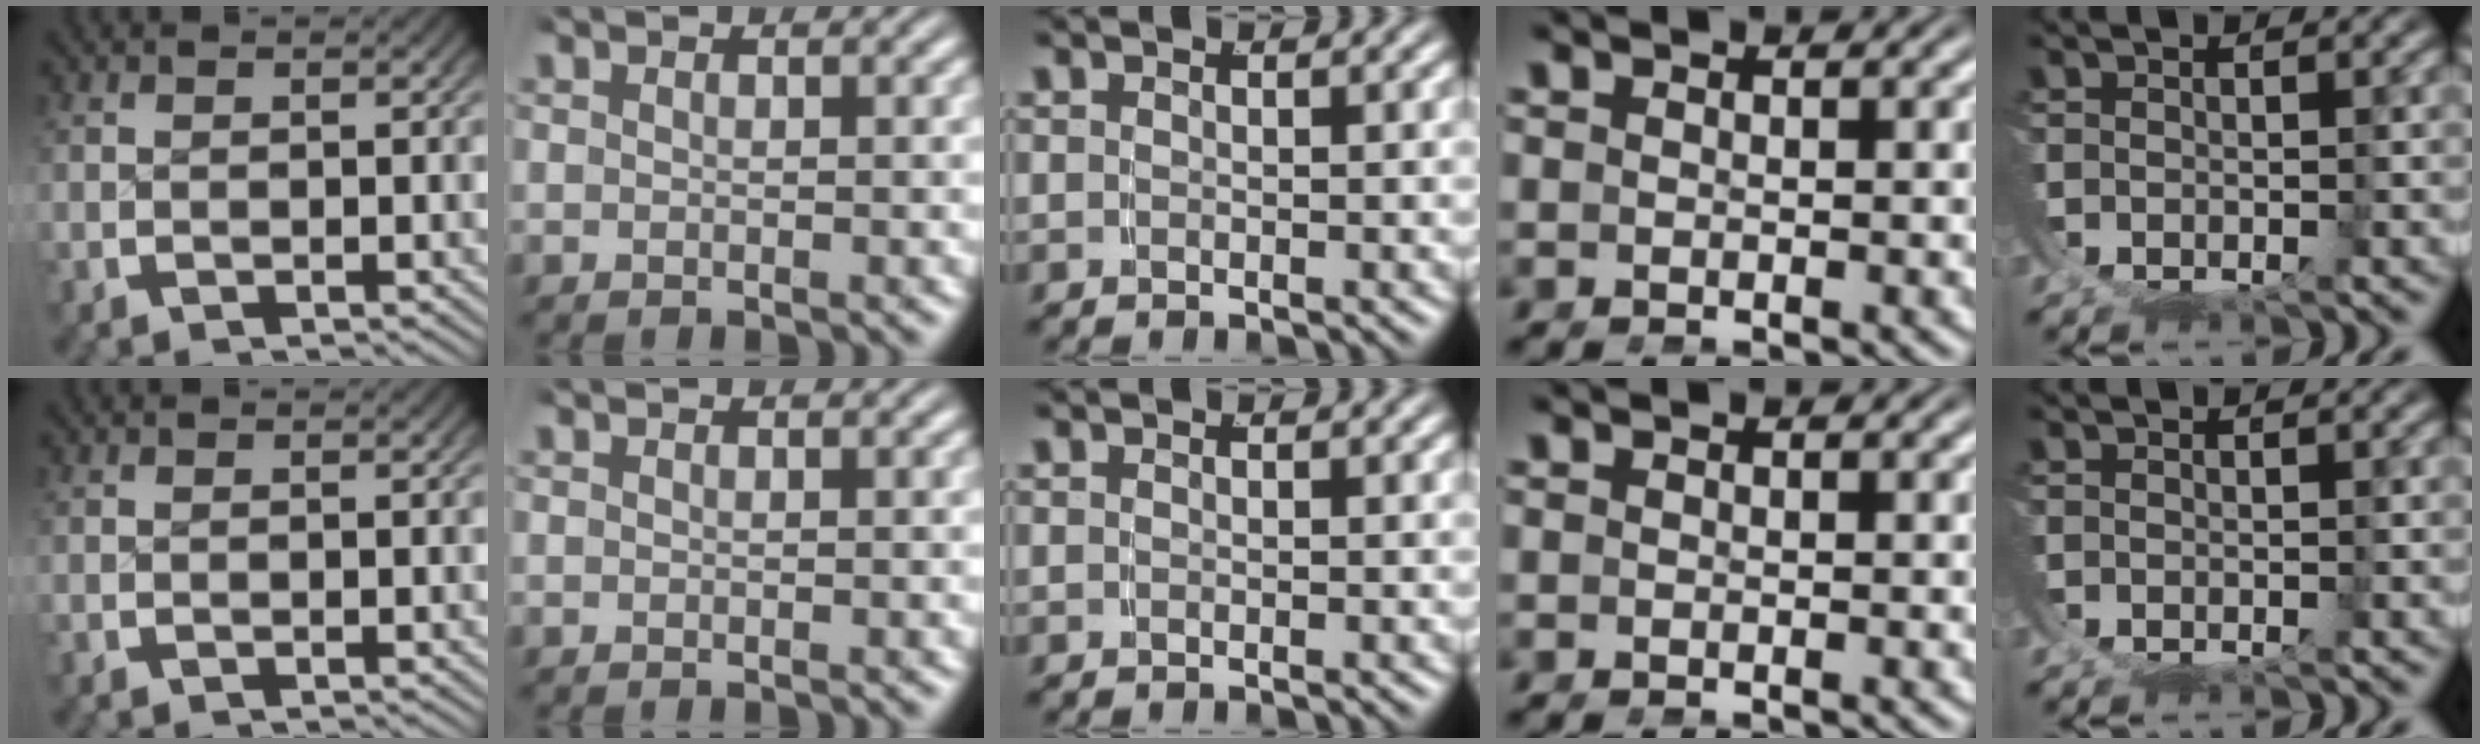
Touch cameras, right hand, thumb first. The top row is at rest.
{}